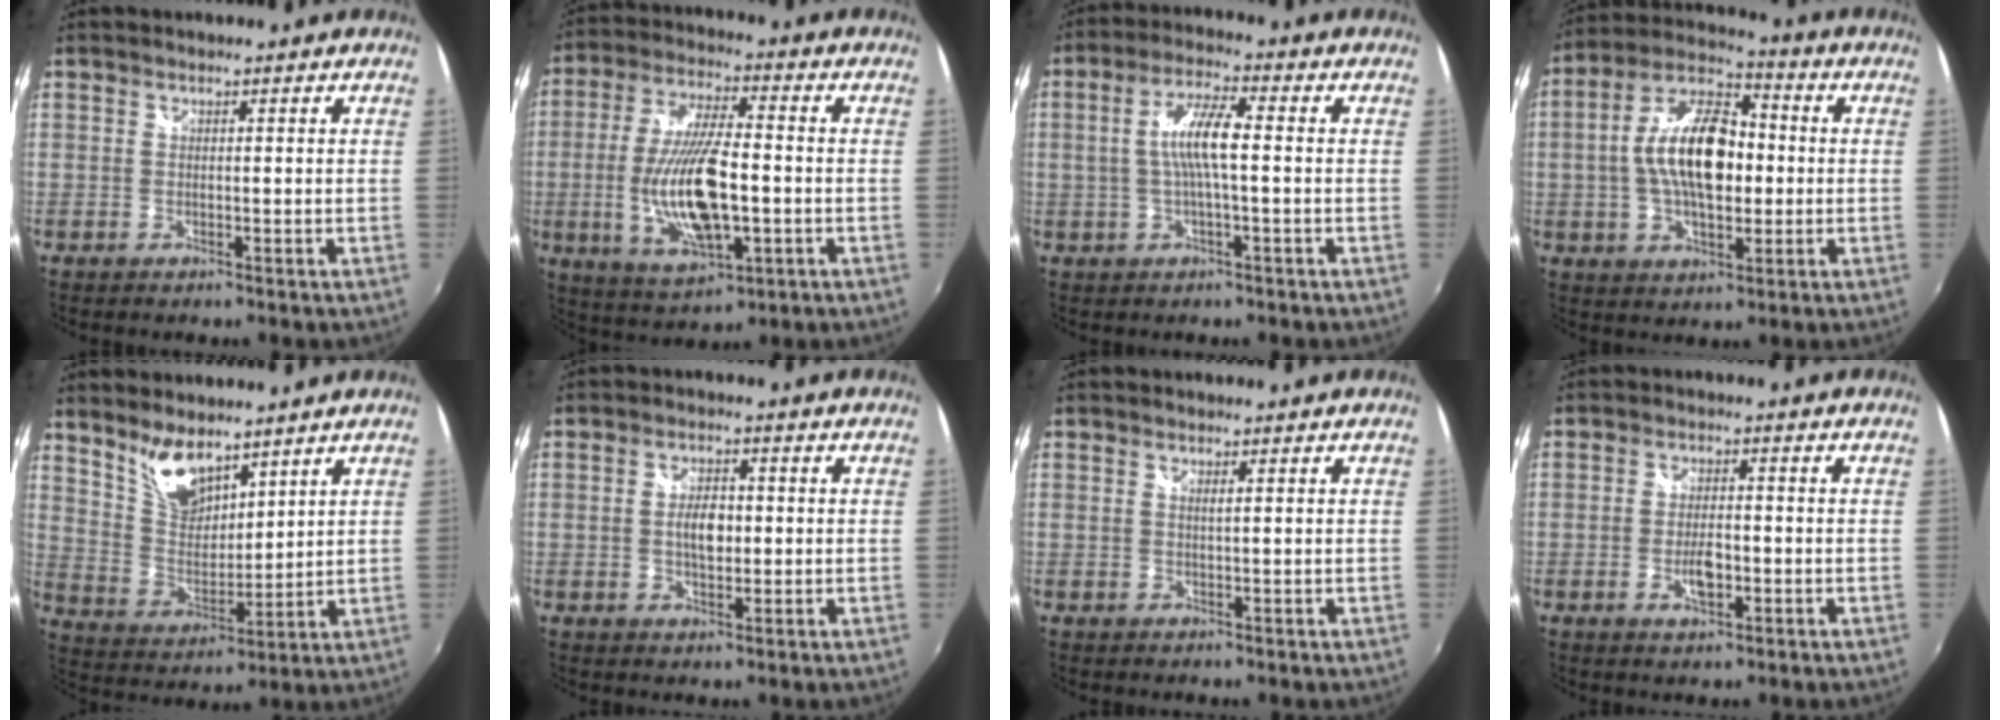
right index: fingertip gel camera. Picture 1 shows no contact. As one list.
[{"total": 16.1, "force": [-3.0, 5.6, 14.8], "torque": [-0.298, -0.012, -0.046]}, {"total": 7.6, "force": [-0.2, 1.0, 7.5], "torque": [-0.146, 0.006, -0.001]}, {"total": 15.3, "force": [-0.4, 7.6, 13.3], "torque": [-0.252, 0.016, -0.014]}, {"total": 9.3, "force": [7.2, 3.7, 4.6], "torque": [-0.084, 0.000, 0.147]}, {"total": 4.3, "force": [-0.1, 2.3, 3.6], "torque": [-0.065, 0.004, -0.003]}, {"total": 1.9, "force": [1.6, 0.2, 1.0], "torque": [-0.018, -0.002, 0.026]}, {"total": 4.5, "force": [-1.4, 2.0, 3.7], "torque": [-0.075, -0.003, -0.024]}]